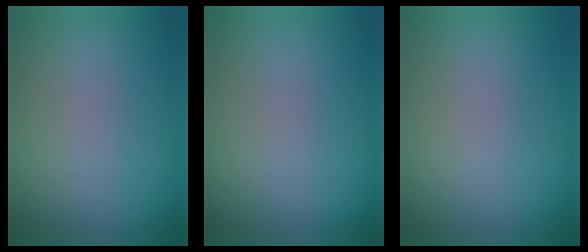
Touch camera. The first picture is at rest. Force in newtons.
{"total": 0.0}
{"total": 0.0}